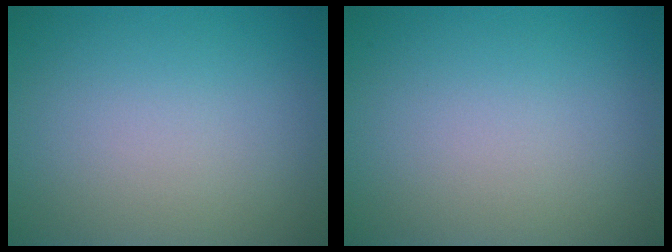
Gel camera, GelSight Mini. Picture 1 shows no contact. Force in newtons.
{"total": 0.0}